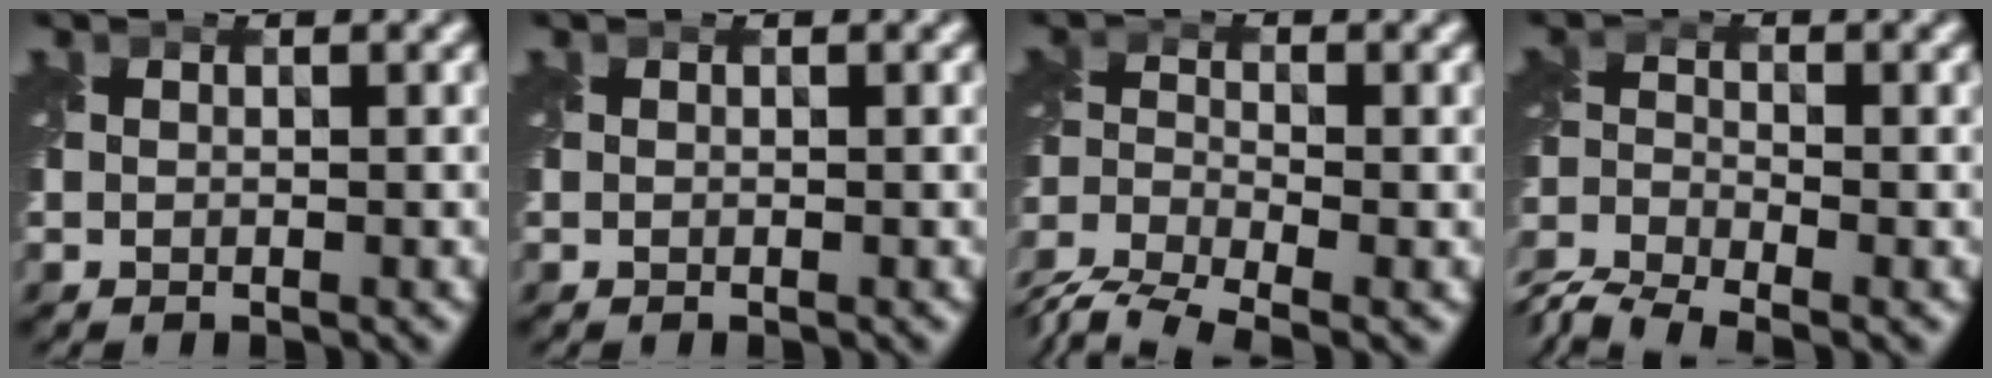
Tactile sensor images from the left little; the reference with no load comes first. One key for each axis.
{"total": 0.0}
{"total": 8.0, "fx": -6.6, "fy": 2.6, "fz": 3.7, "tx": -0.084, "ty": -0.029, "tz": -0.116}
{"total": 7.2, "fx": -6.1, "fy": 2.2, "fz": 3.0, "tx": -0.068, "ty": -0.027, "tz": -0.111}